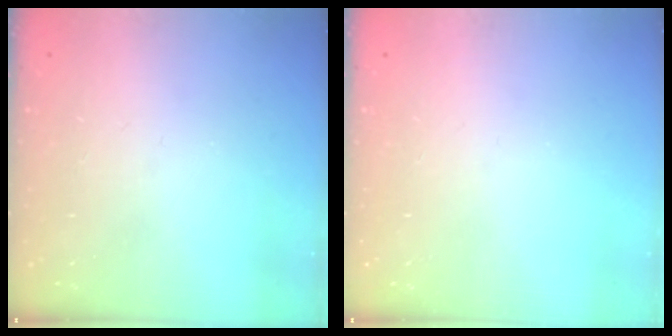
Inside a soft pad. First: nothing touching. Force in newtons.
{"total": 0.0}